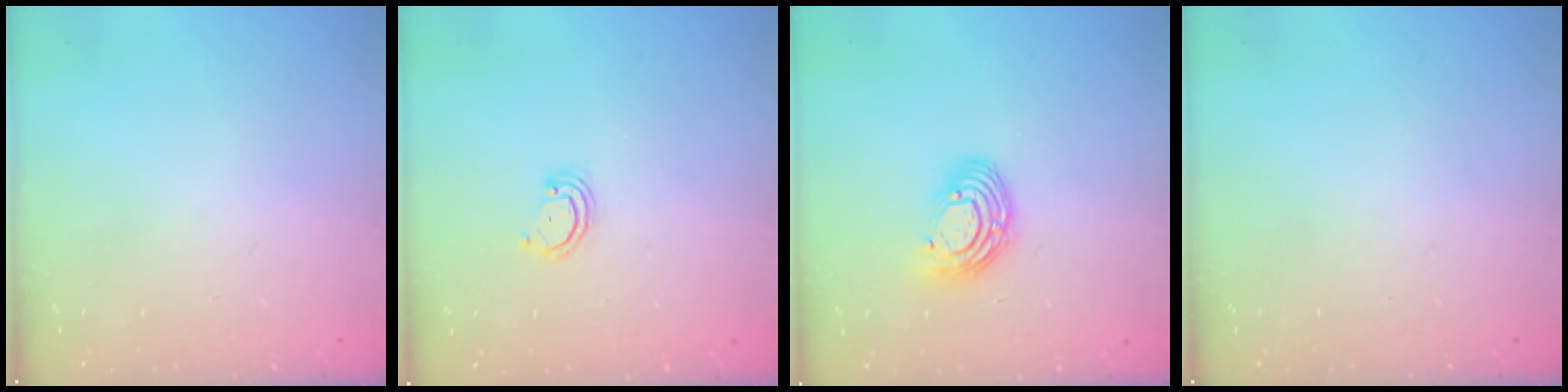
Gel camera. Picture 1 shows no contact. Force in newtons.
{"total": 3.1, "press": 3.1, "slide": 0.4}
{"total": 10.3, "press": 10.3, "slide": 1.0}
{"total": 0.0}